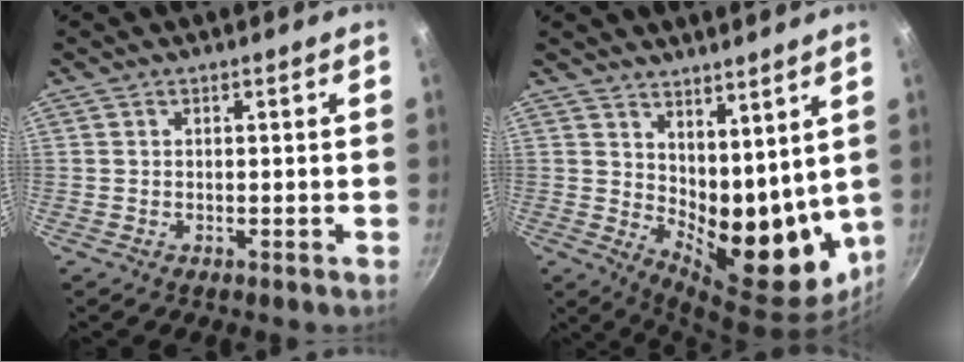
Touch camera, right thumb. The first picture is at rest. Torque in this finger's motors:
{"motor_torque": [-1.07, 1.74, 0.42, 0.06, 0.12]}